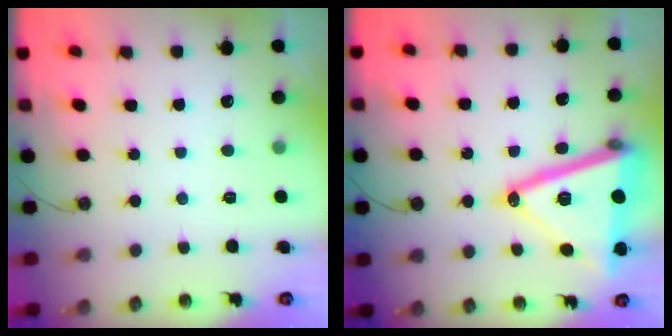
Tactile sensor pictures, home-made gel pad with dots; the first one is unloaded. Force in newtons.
{"total": 23.6, "press": 23.3, "slide": 3.6}